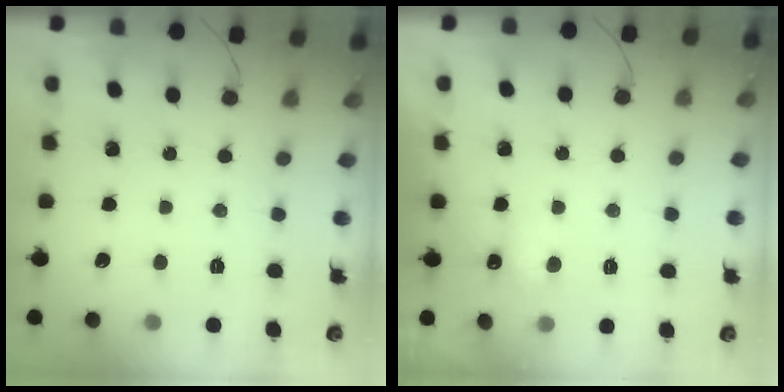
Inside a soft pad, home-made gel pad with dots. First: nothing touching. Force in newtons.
{"total": 3.0, "press": 3.0, "slide": 0.7}